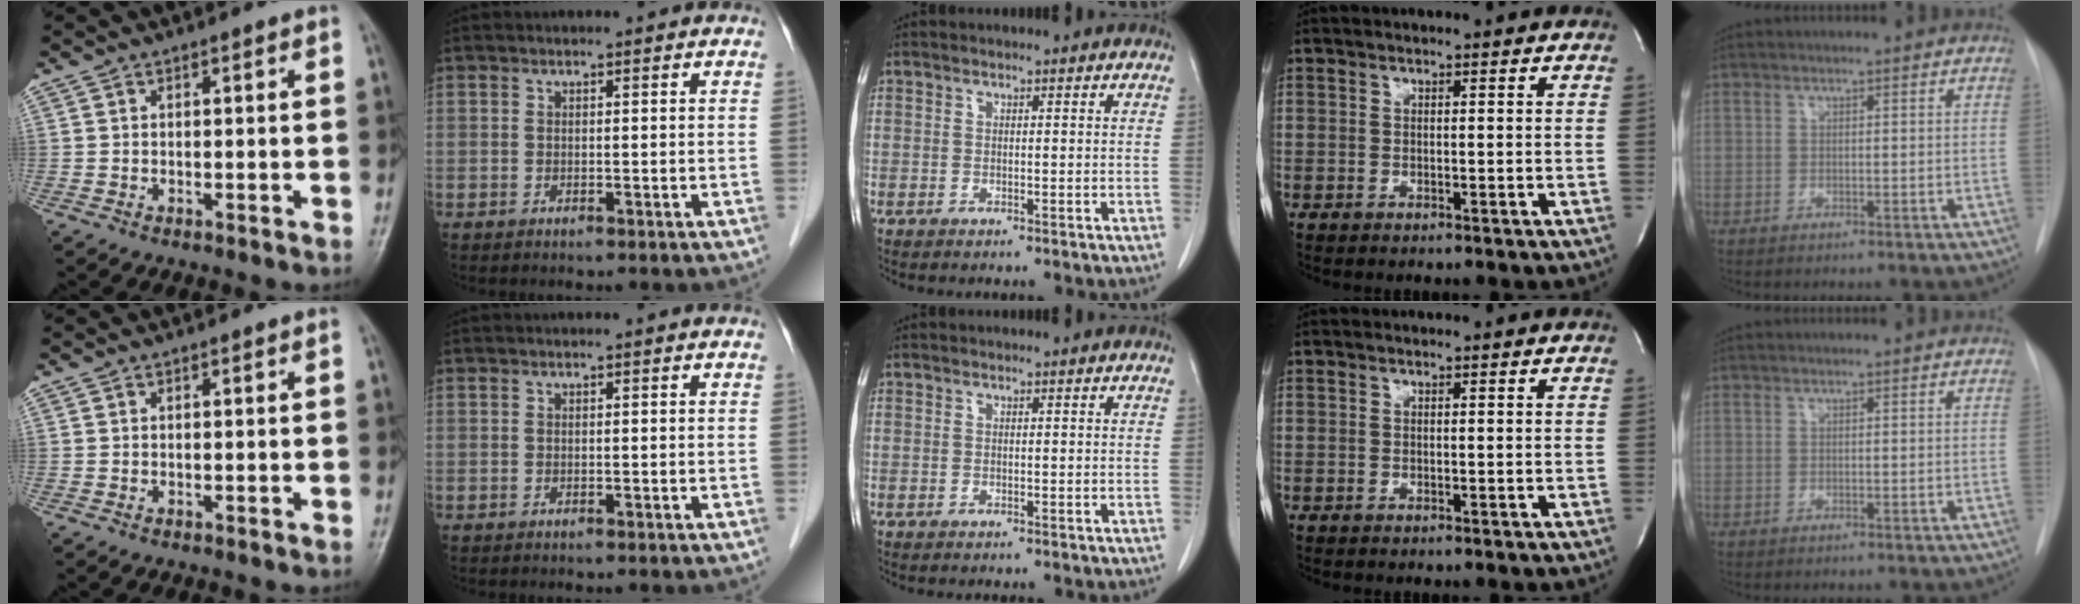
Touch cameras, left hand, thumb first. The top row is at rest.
{}